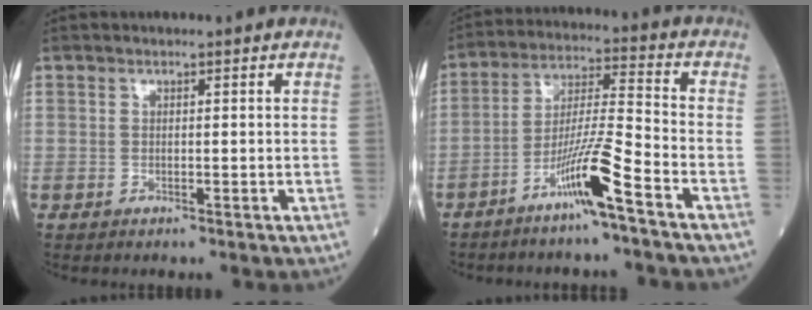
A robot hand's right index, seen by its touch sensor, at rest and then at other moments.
{"total": 9.6, "force": [-5.7, -0.8, 7.7], "torque": [-0.148, -0.004, -0.109]}